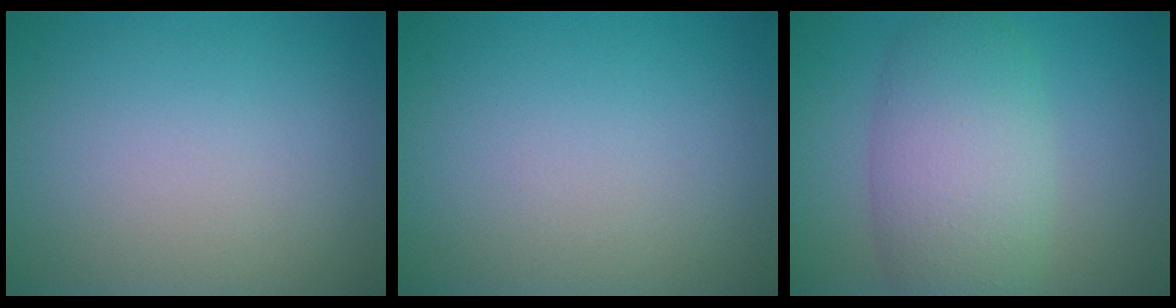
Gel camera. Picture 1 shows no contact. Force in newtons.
{"total": 0.0}
{"total": 7.0, "press": 7.0, "slide": 0.3}